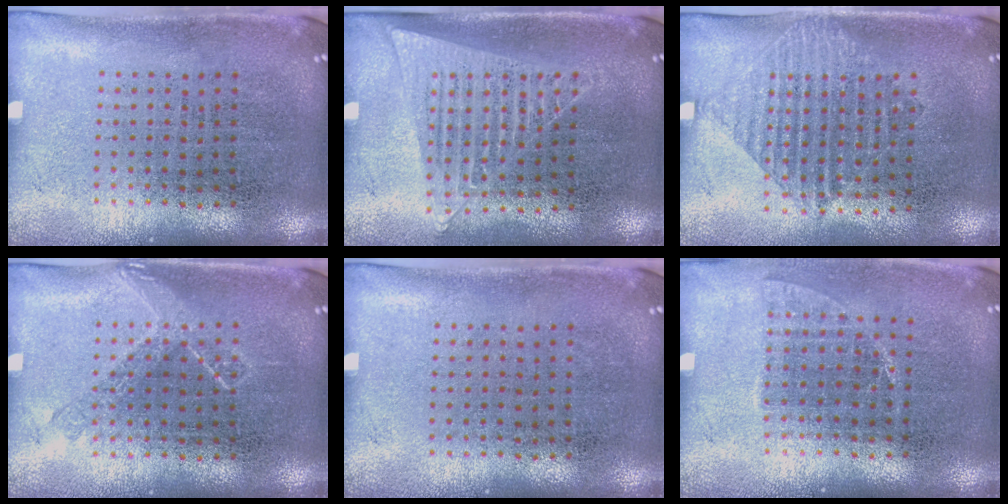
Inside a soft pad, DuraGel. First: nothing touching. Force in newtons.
{"total": 1.2, "press": 1.2, "slide": 0.4}
{"total": 1.2, "press": 1.0, "slide": 0.6}
{"total": 1.8, "press": 1.8, "slide": 0.4}
{"total": 0.0}
{"total": 1.0, "press": 0.8, "slide": 0.6}